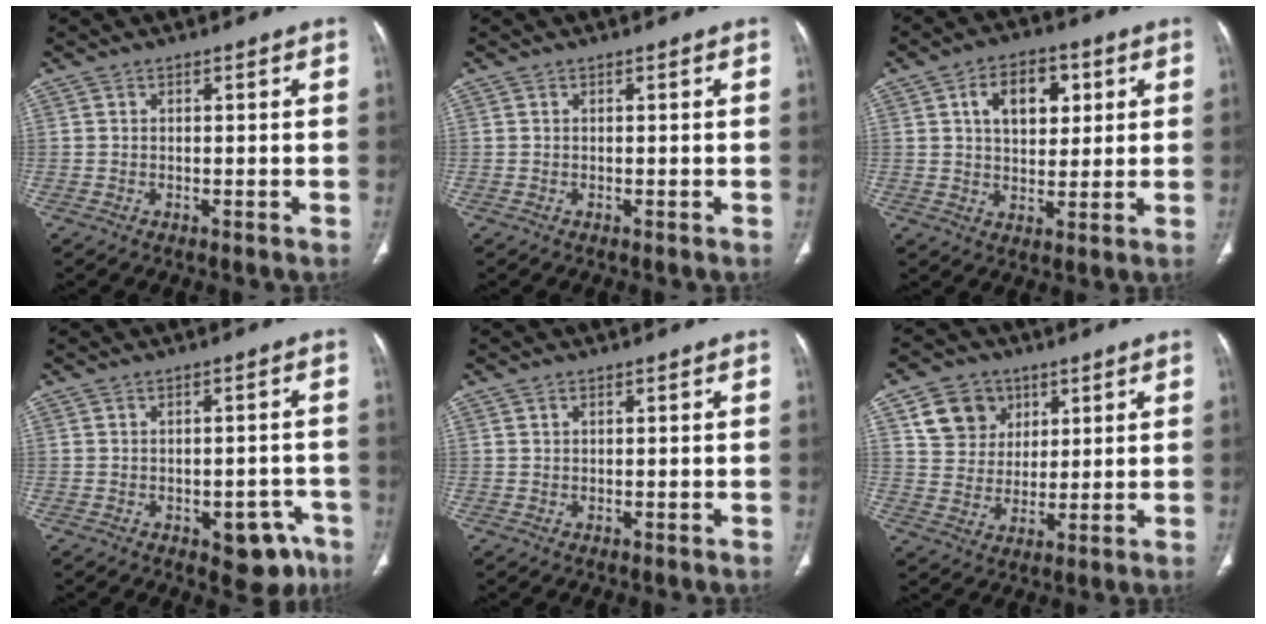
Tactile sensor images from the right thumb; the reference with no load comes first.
{"total": 0.0}
{"total": 10.4, "force": [3.4, 6.8, 7.1], "torque": [-0.074, -0.004, 0.053]}
{"total": 7.1, "force": [-3.6, 4.1, 4.5], "torque": [-0.020, 0.023, -0.037]}
{"total": 0.7, "force": [0.4, 0.4, 0.3], "torque": [-0.005, -0.002, 0.007]}
{"total": 10.1, "force": [4.6, 8.4, 3.2], "torque": [-0.027, -0.011, 0.086]}